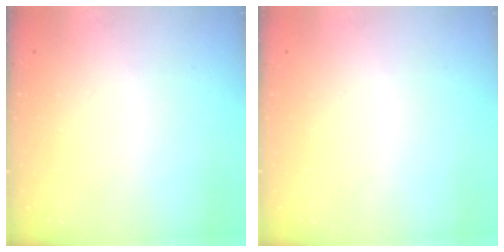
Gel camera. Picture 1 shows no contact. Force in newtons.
{"total": 1.7, "press": 1.7, "slide": 0.1}